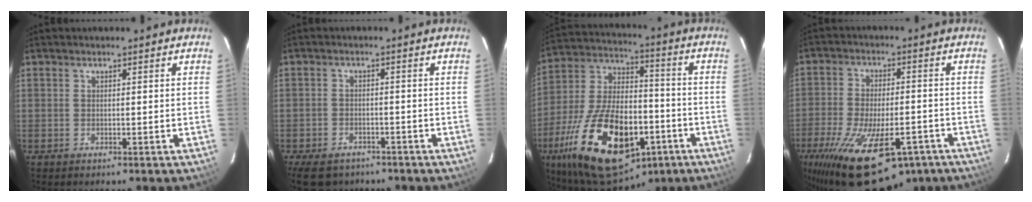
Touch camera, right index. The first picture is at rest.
{"total": 9.8, "force": [-7.2, 5.5, 3.8], "torque": [-0.102, -0.006, -0.113]}
{"total": 27.5, "force": [-11.9, 14.4, 20.2], "torque": [-0.405, -0.009, -0.178]}
{"total": 22.9, "force": [-13.8, 10.1, 15.3], "torque": [-0.303, -0.044, -0.210]}